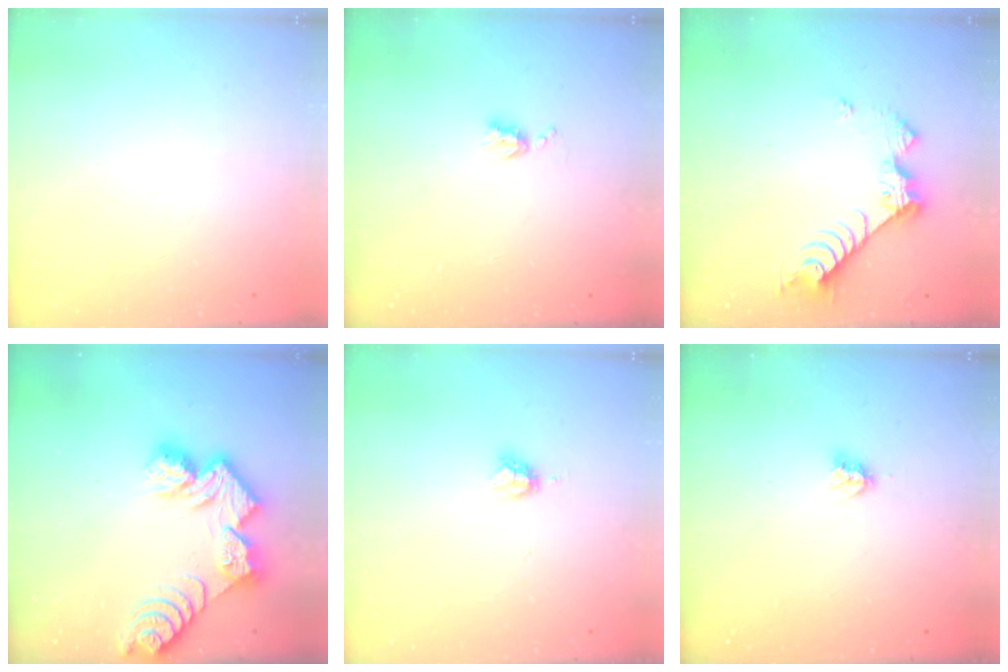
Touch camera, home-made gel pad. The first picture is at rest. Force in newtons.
{"total": 5.8, "press": 5.7, "slide": 0.8}
{"total": 9.3, "press": 9.3, "slide": 0.4}
{"total": 12.5, "press": 12.5, "slide": 1.1}
{"total": 4.0, "press": 3.9, "slide": 0.7}
{"total": 3.6, "press": 3.6, "slide": 0.1}